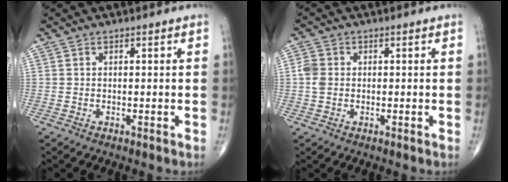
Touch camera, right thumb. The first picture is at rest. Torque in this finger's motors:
{"motor_torque": [0.43, 0.41, 0.29, 0.19, 0.03]}